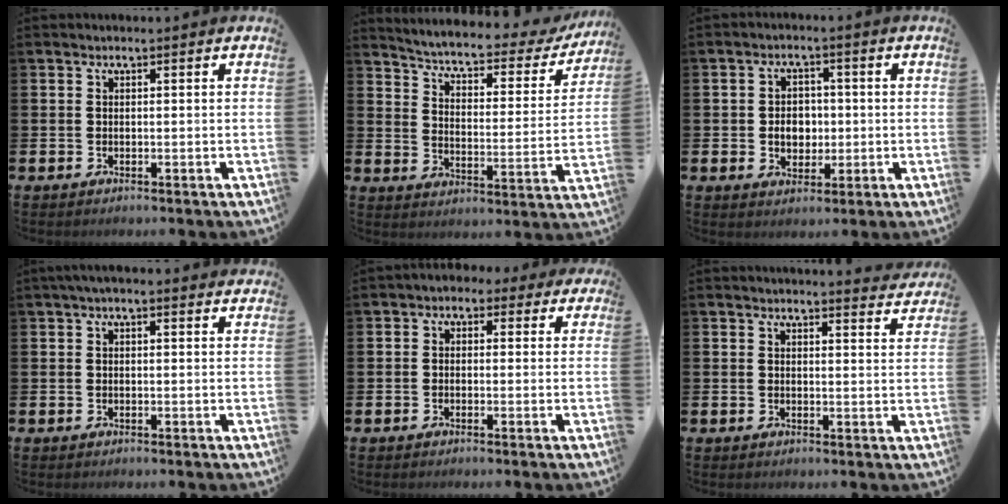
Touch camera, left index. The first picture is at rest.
{"total": 4.4, "force": [3.9, 1.0, 1.8], "torque": [-0.059, -0.032, 0.055]}
{"total": 3.9, "force": [-0.2, 3.3, 2.1], "torque": [-0.036, 0.005, -0.012]}
{"total": 1.0, "force": [0.6, 0.2, 0.8], "torque": [-0.010, 0.001, 0.009]}
{"total": 1.4, "force": [-0.4, 1.3, 0.5], "torque": [-0.016, 0.010, -0.013]}
{"total": 2.8, "force": [2.8, 0.0, 0.0], "torque": [0.006, -0.021, 0.049]}